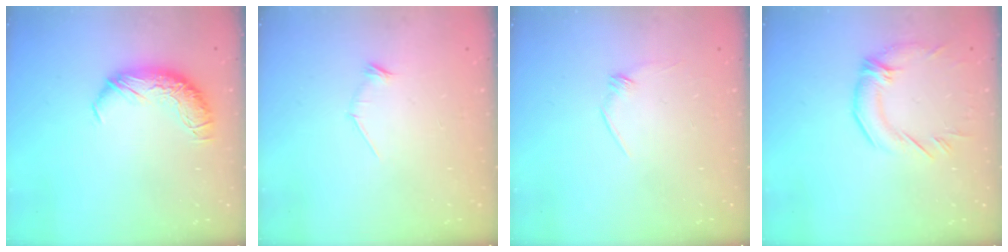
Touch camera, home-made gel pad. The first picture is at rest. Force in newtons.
{"total": 8.4, "press": 8.3, "slide": 0.6}
{"total": 7.7, "press": 7.6, "slide": 0.6}
{"total": 2.0, "press": 1.0, "slide": 1.7}